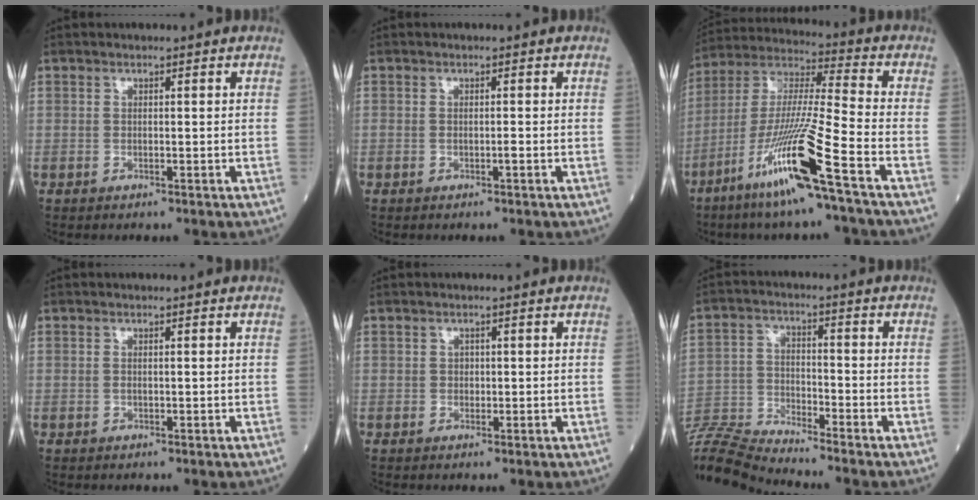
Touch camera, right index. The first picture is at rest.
{"total": 0.6, "force": [-0.2, 0.1, 0.6], "torque": [-0.014, 0.001, -0.004]}
{"total": 16.3, "force": [-8.3, -1.2, 14.0], "torque": [-0.289, -0.031, -0.161]}
{"total": 0.5, "force": [0.1, 0.2, 0.5], "torque": [-0.016, 0.000, 0.004]}
{"total": 1.0, "force": [0.1, 0.9, 0.4], "torque": [-0.004, 0.002, 0.002]}
{"total": 10.8, "force": [-10.6, -1.6, 1.2], "torque": [-0.023, 0.001, -0.206]}